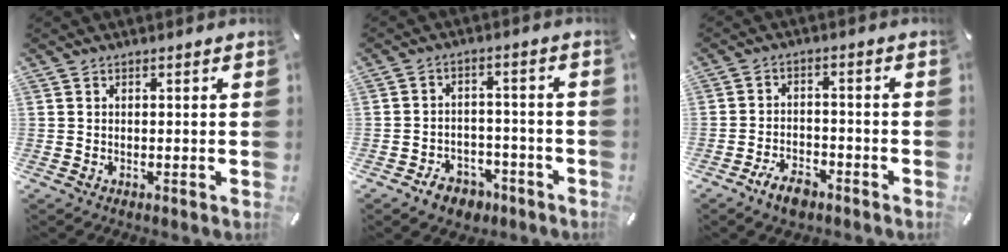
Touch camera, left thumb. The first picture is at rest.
{"total": 6.6, "force": [-4.4, 4.5, 2.2], "torque": [-0.037, 0.032, -0.080]}
{"total": 5.7, "force": [-4.2, 2.9, 2.6], "torque": [-0.050, 0.024, -0.077]}